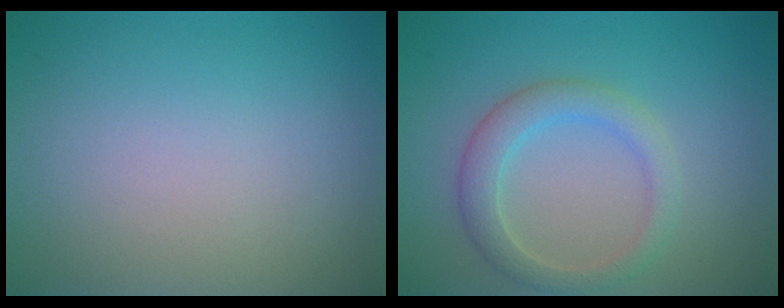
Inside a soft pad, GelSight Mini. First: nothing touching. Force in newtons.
{"total": 3.1, "press": 3.1, "slide": 0.1}